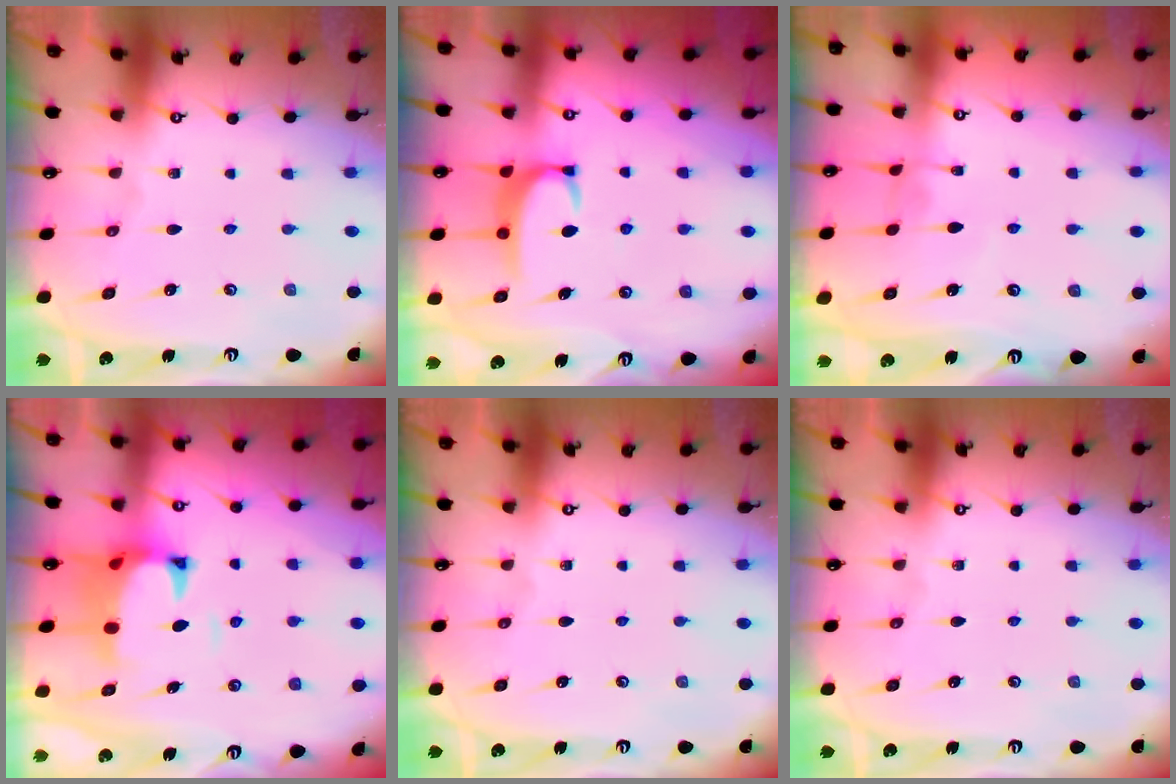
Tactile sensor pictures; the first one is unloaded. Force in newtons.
{"total": 3.9, "press": 3.8, "slide": 0.5}
{"total": 1.6, "press": 1.5, "slide": 0.2}
{"total": 2.8, "press": 2.6, "slide": 1.2}
{"total": 0.0}
{"total": 0.0}